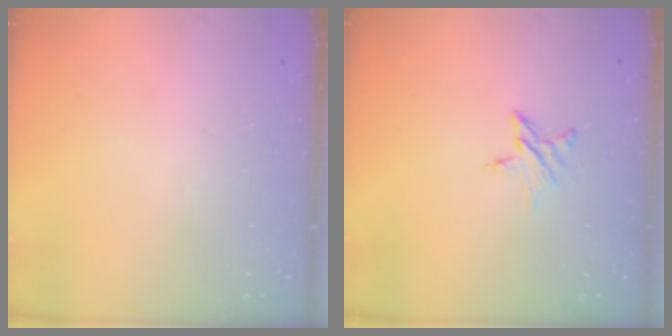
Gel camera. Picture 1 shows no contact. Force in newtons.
{"total": 4.5, "press": 4.5, "slide": 0.5}